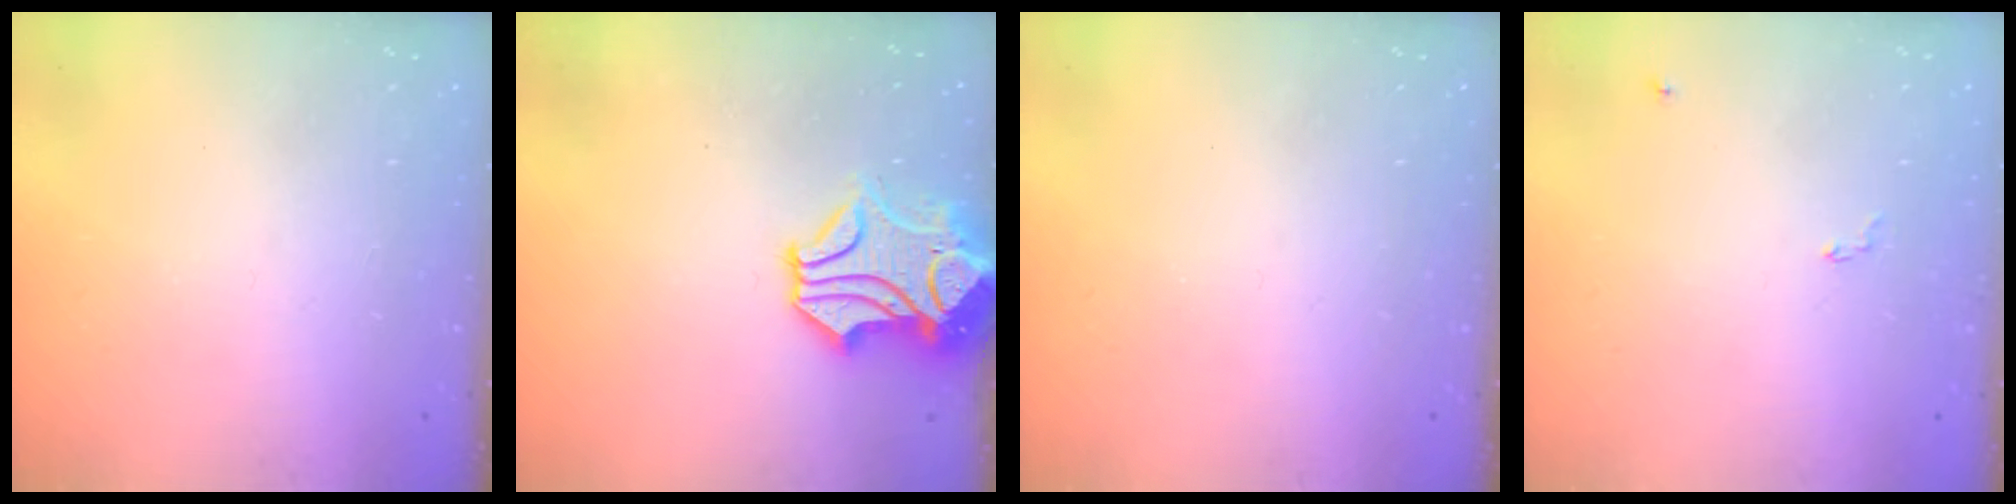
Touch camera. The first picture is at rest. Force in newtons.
{"total": 2.3, "press": 1.9, "slide": 1.3}
{"total": 0.0}
{"total": 2.5, "press": 2.5, "slide": 0.3}